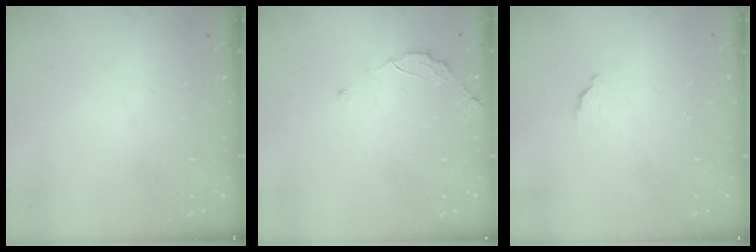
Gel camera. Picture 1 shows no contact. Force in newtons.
{"total": 2.9, "press": 2.9, "slide": 0.3}
{"total": 2.0, "press": 2.0, "slide": 0.1}